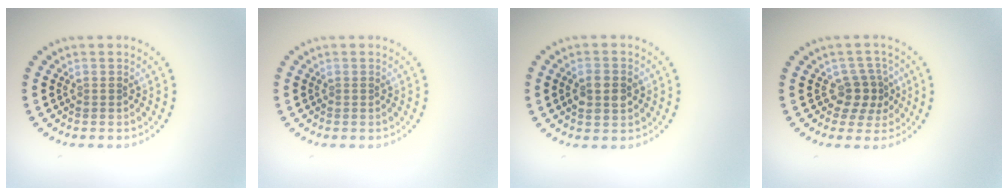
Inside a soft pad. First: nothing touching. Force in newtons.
{"total": 0.0}
{"total": 2.8, "press": 2.8, "slide": 0.1}
{"total": 2.6, "press": 2.1, "slide": 1.5}